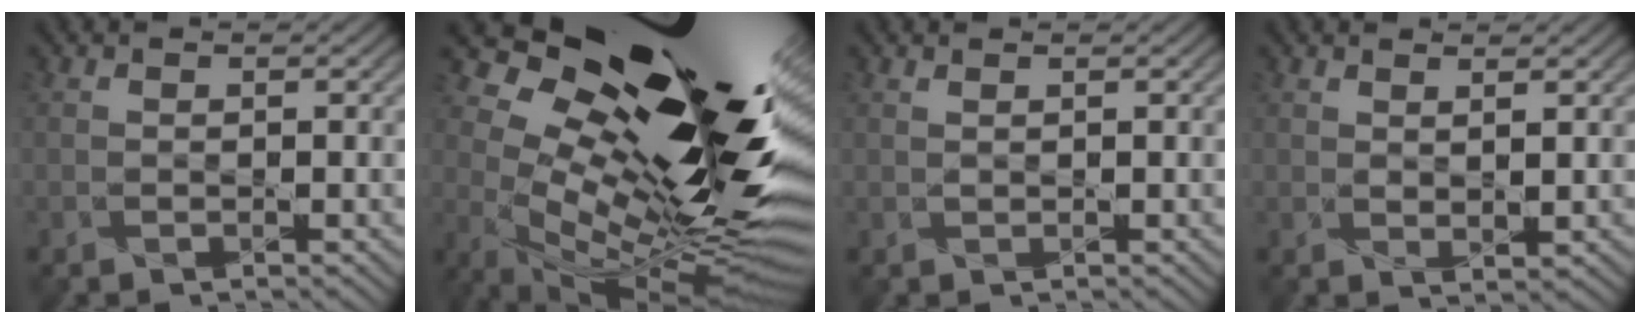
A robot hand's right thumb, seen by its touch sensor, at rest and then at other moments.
{"total": 19.0, "force": [6.9, 8.1, 15.7], "torque": [-0.251, 0.015, 0.116]}
{"total": 0.6, "force": [0.6, 0.1, 0.1], "torque": [-0.003, 0.005, 0.011]}
{"total": 1.3, "force": [1.2, 0.2, 0.6], "torque": [-0.015, -0.004, 0.025]}